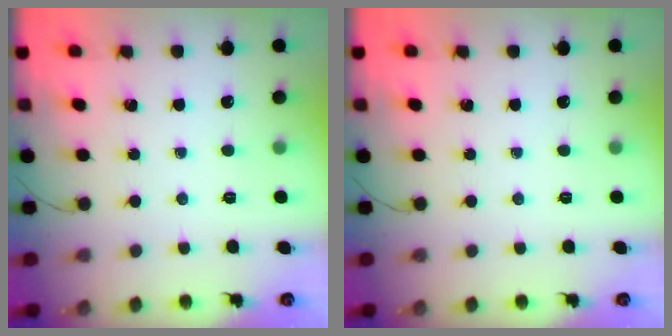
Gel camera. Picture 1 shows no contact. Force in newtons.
{"total": 0.0}